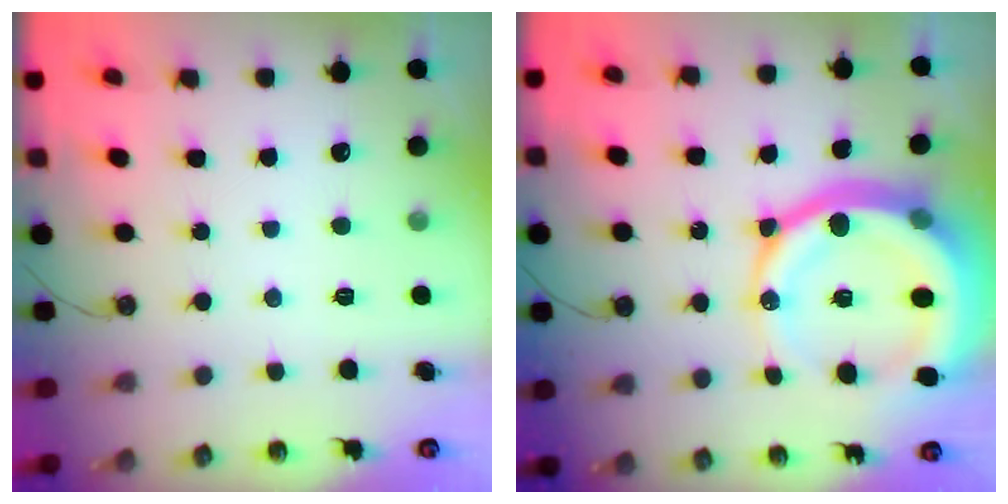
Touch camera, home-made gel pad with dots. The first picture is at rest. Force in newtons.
{"total": 22.2, "press": 22.1, "slide": 2.4}